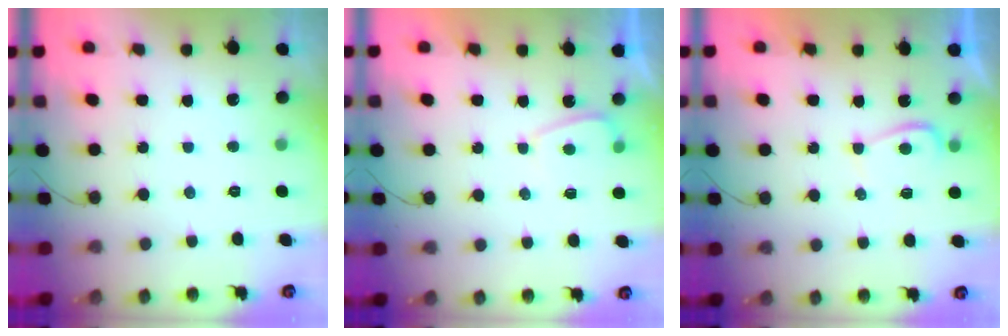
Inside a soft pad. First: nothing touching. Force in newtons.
{"total": 1.2, "press": 1.0, "slide": 0.6}
{"total": 1.2, "press": 1.1, "slide": 0.6}